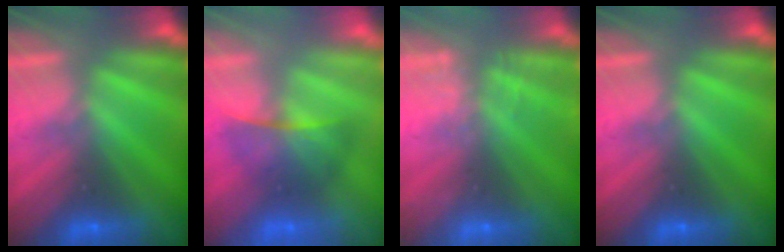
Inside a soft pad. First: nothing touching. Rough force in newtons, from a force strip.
{"total": 2.2}
{"total": 2.4}
{"total": 0.0}